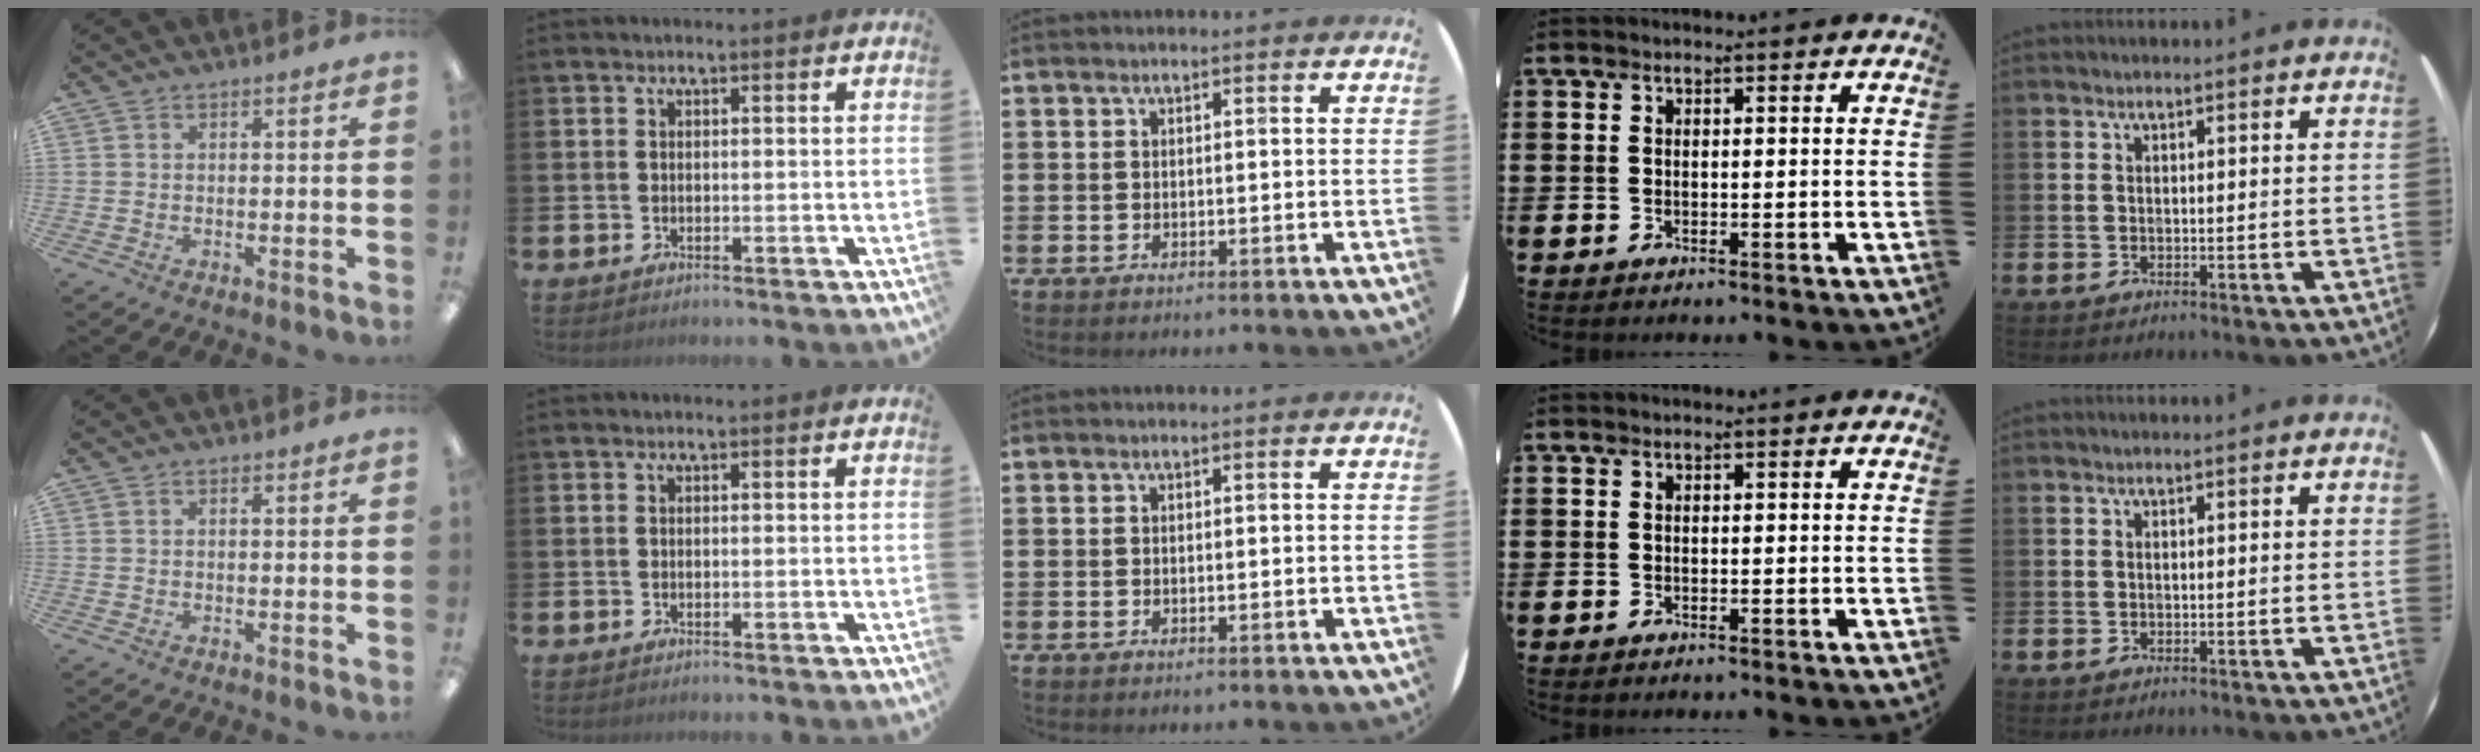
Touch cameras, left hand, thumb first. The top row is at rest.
{}